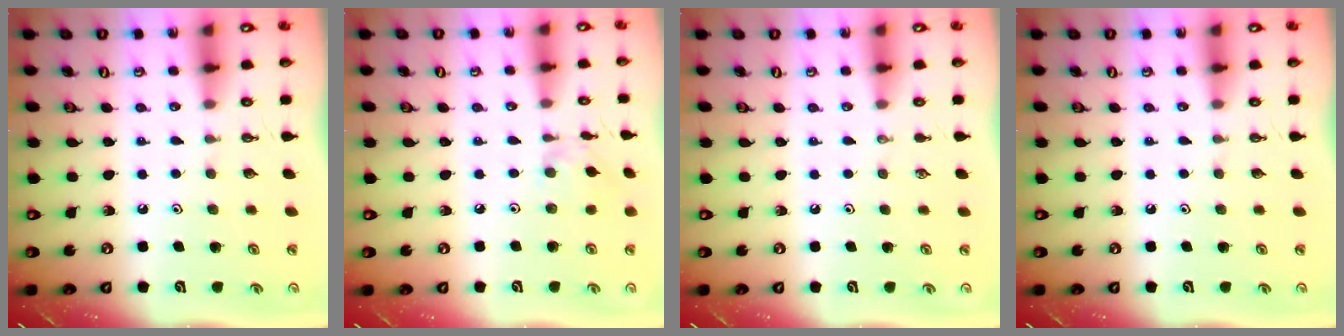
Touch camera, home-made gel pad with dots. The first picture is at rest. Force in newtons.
{"total": 2.1, "press": 2.1, "slide": 0.2}
{"total": 0.0}
{"total": 0.0}